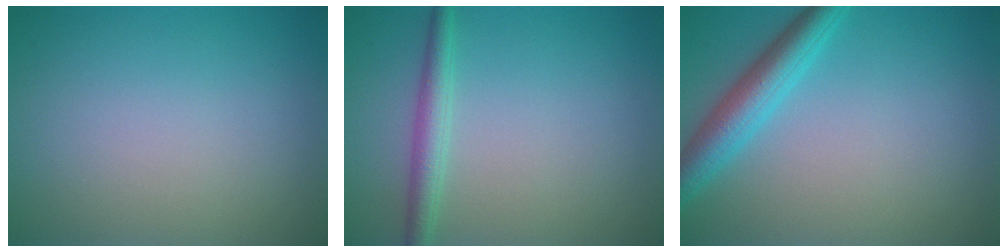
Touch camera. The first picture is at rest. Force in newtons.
{"total": 2.3, "press": 2.3, "slide": 0.0}
{"total": 4.2, "press": 4.2, "slide": 0.1}